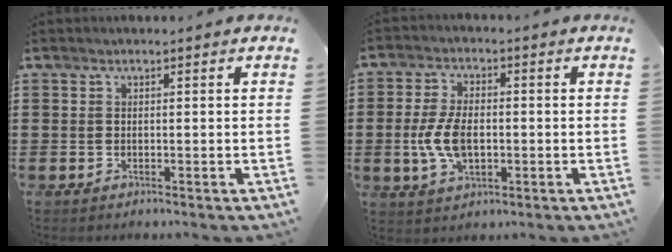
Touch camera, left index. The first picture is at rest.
{"total": 7.1, "force": [-0.8, 3.9, 5.9], "torque": [-0.139, -0.003, -0.020]}